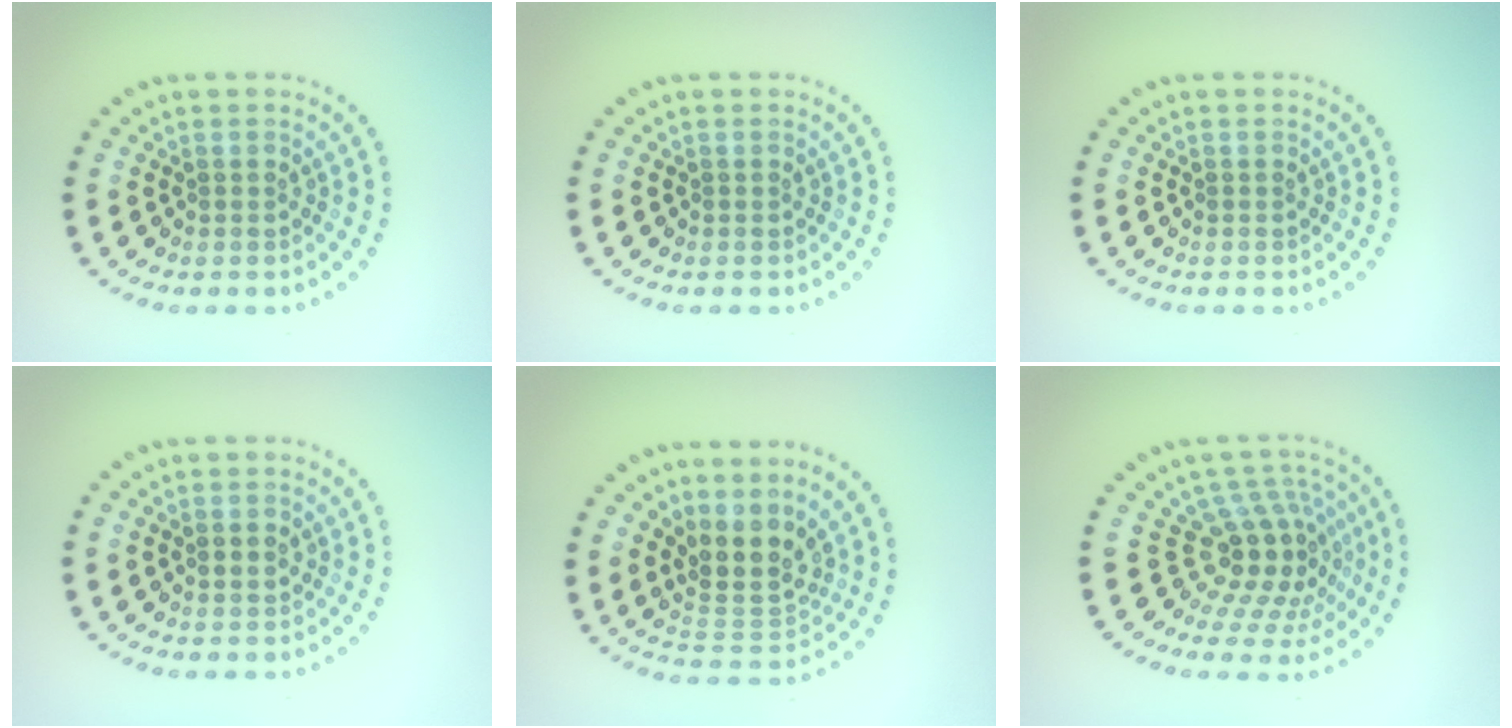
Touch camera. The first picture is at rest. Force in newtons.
{"total": 0.0}
{"total": 0.0}
{"total": 1.5, "press": 1.5, "slide": 0.1}
{"total": 3.8, "press": 3.2, "slide": 2.1}
{"total": 5.2, "press": 3.7, "slide": 3.7}